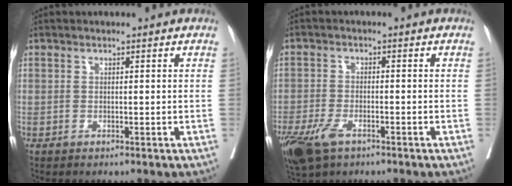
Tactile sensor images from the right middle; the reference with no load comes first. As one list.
[{"total": 8.0, "force": [-5.0, 3.7, 5.1], "torque": [-0.104, -0.013, -0.089]}]